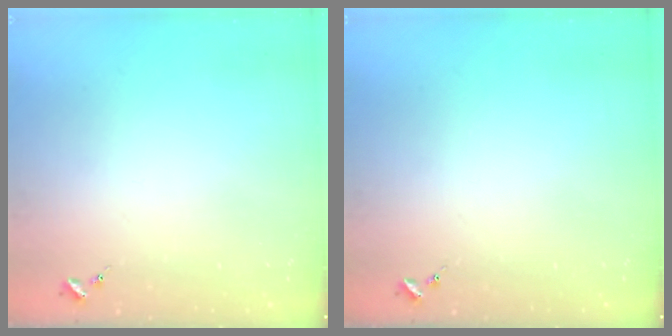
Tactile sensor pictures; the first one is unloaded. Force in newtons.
{"total": 0.0}